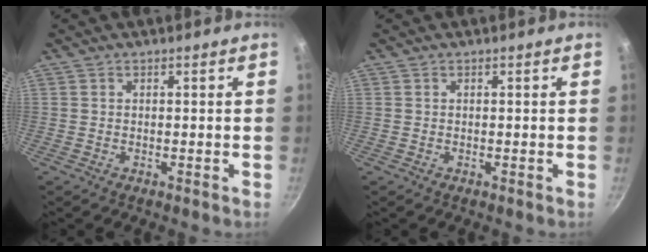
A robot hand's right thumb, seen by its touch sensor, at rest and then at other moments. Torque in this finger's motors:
{"motor_torque": [-0.01, 0.01, -0.05, 0.04, 0.03]}